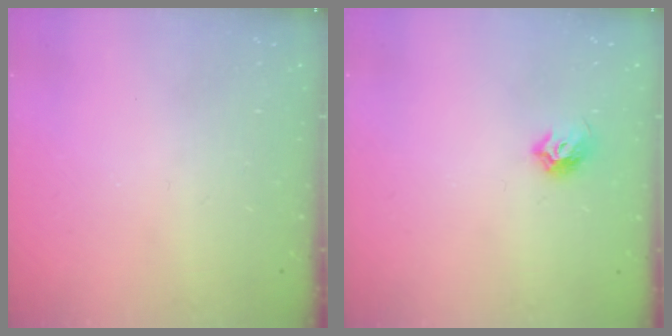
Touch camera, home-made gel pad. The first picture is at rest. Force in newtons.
{"total": 5.1, "press": 5.0, "slide": 1.0}